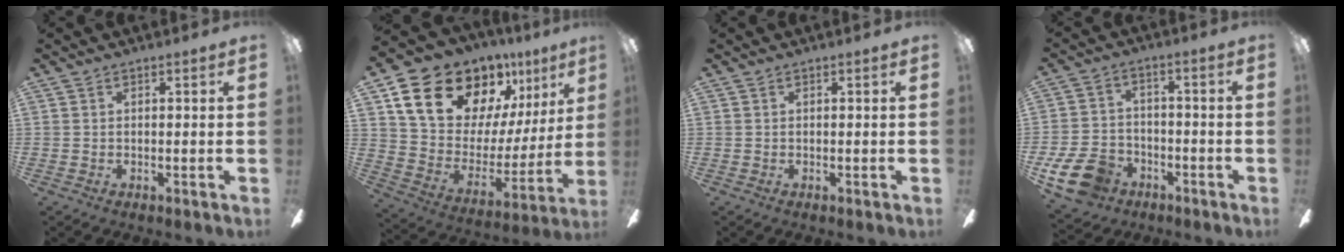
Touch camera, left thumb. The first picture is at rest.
{"total": 20.8, "force": [14.6, 11.7, 9.0], "torque": [-0.164, -0.090, 0.278]}
{"total": 0.0}
{"total": 11.9, "force": [-6.5, 8.0, 5.9], "torque": [-0.136, 0.040, -0.117]}